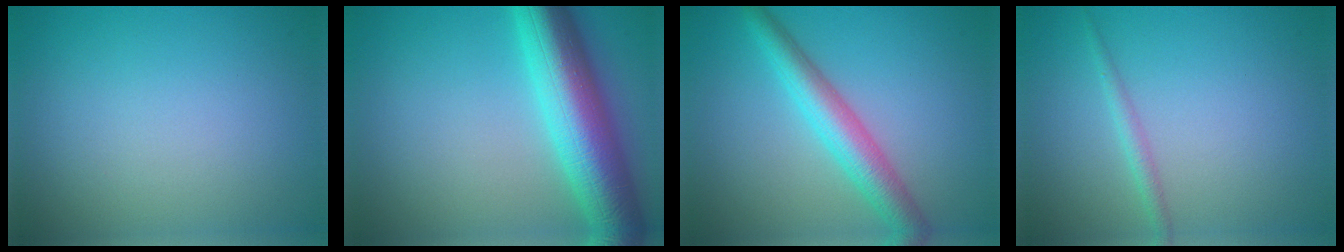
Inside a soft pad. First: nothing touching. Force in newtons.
{"total": 9.9, "press": 9.9, "slide": 0.0}
{"total": 4.6, "press": 4.6, "slide": 0.2}
{"total": 1.3, "press": 1.3, "slide": 0.1}